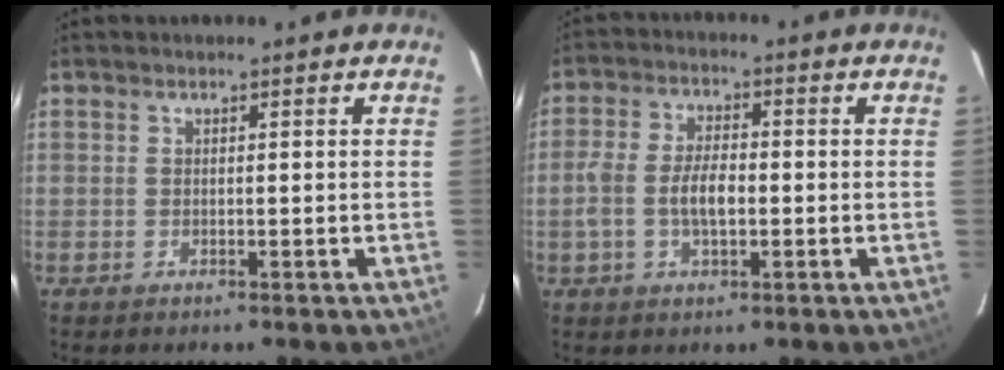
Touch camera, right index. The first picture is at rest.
{"total": 6.4, "force": [-1.3, 2.9, 5.5], "torque": [-0.113, 0.007, -0.024]}